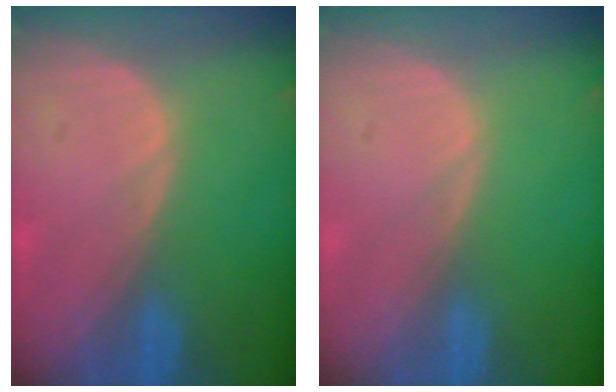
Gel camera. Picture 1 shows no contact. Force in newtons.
{"total": 0.0}